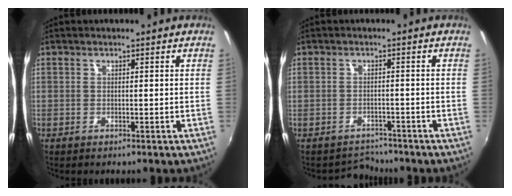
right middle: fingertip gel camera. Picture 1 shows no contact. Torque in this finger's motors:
{"motor_torque": [-2.07, 0.07, -0.37, -0.16]}